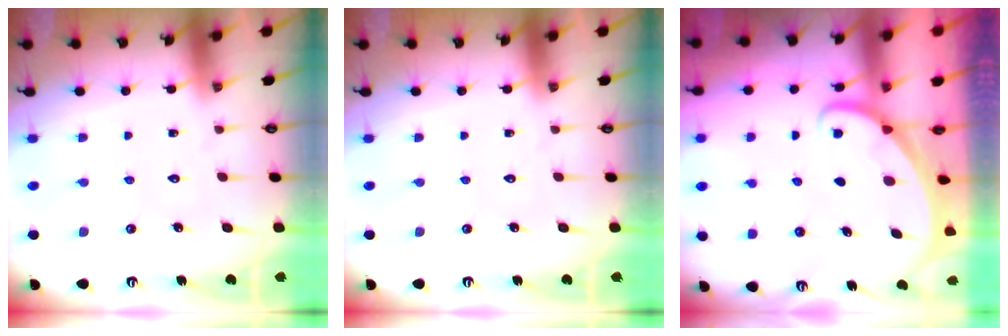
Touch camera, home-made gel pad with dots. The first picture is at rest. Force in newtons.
{"total": 0.0}
{"total": 1.6, "press": 1.6, "slide": 0.1}